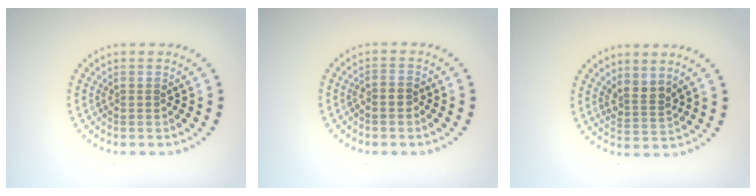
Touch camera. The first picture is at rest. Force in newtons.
{"total": 0.9, "press": 0.7, "slide": 0.6}
{"total": 2.2, "press": 1.6, "slide": 1.4}